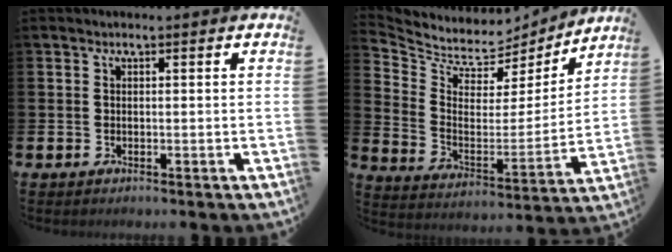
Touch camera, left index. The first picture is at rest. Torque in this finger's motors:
{"motor_torque": [-0.71, -0.71, -0.31, -0.05]}